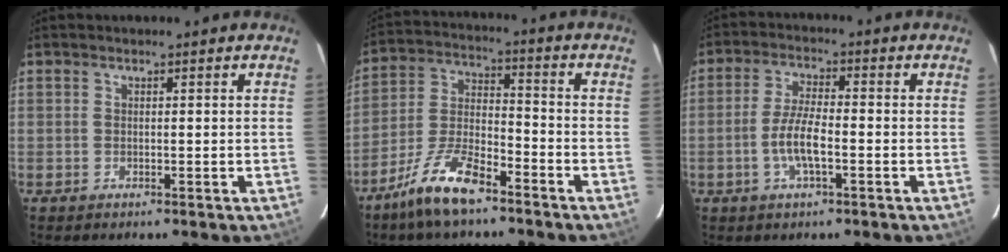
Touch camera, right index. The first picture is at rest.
{"total": 12.0, "force": [-8.7, 3.5, 7.5], "torque": [-0.163, -0.002, -0.165]}
{"total": 6.4, "force": [-2.0, 1.7, 5.8], "torque": [-0.118, 0.003, -0.041]}